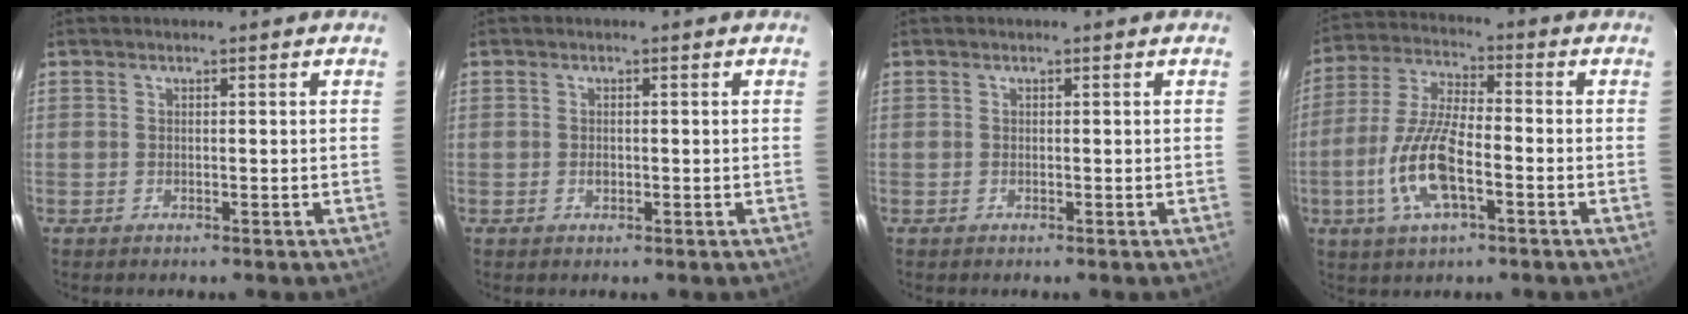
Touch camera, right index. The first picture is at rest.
{"total": 1.0, "force": [-0.2, 0.8, 0.6], "torque": [-0.009, 0.001, -0.003]}
{"total": 0.0}
{"total": 12.8, "force": [-4.3, 4.2, 11.3], "torque": [-0.242, -0.004, -0.083]}